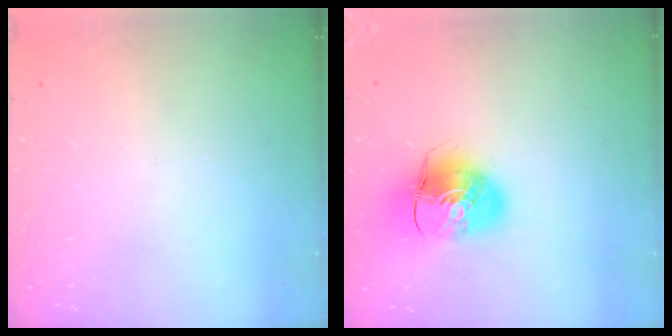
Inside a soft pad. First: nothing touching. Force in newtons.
{"total": 10.8, "press": 10.6, "slide": 1.6}